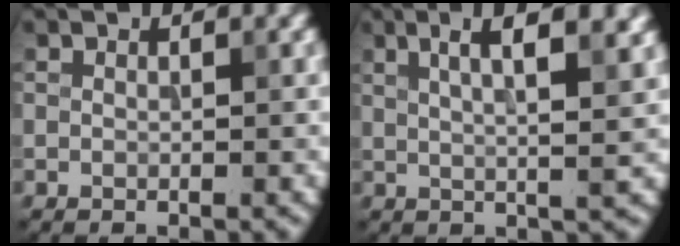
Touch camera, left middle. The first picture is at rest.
{"total": 6.1, "force": [2.8, 1.5, 5.2], "torque": [-0.058, 0.010, 0.037]}